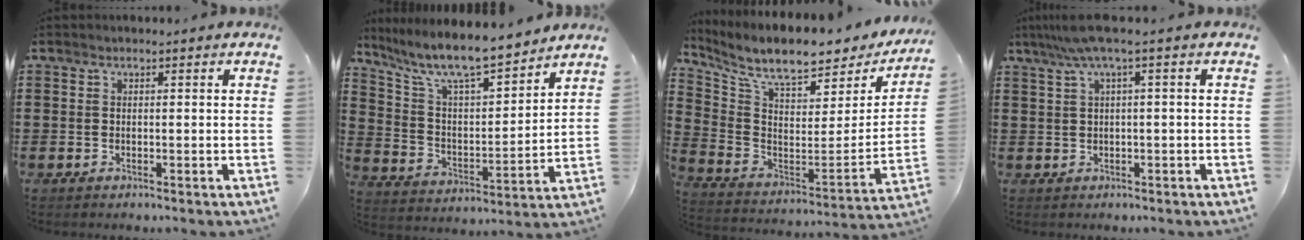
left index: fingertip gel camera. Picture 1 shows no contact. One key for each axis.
{"total": 9.3, "fx": 8.1, "fy": 1.3, "fz": 4.4, "tx": -0.120, "ty": -0.052, "tz": 0.137}
{"total": 9.0, "fx": 7.5, "fy": 1.8, "fz": 4.6, "tx": -0.116, "ty": -0.063, "tz": 0.126}
{"total": 4.1, "fx": 1.1, "fy": -0.1, "fz": 3.9, "tx": -0.076, "ty": -0.002, "tz": 0.019}